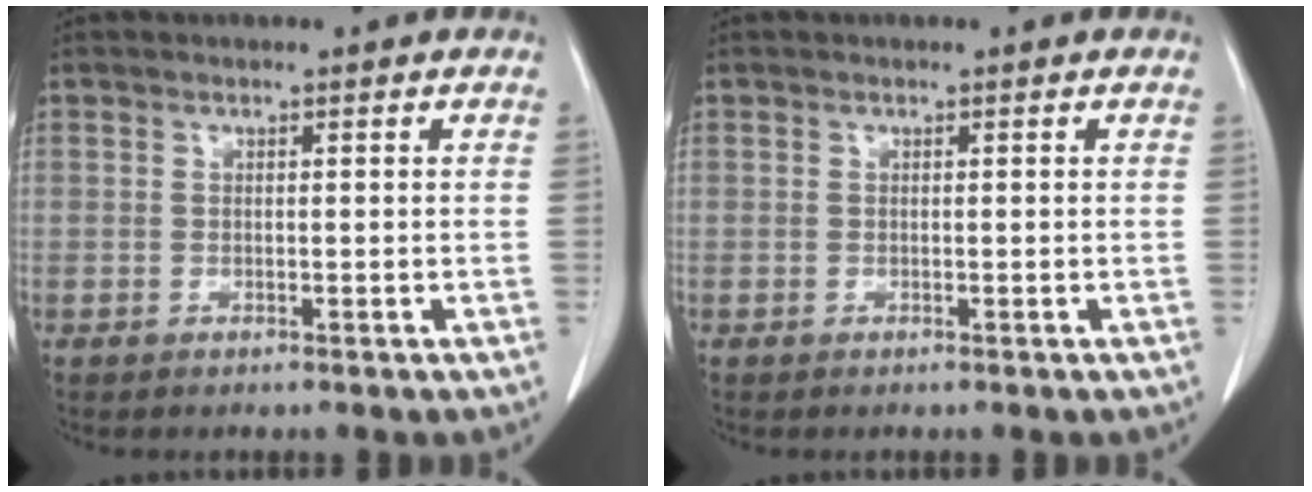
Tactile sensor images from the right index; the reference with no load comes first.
{"total": 0.0}